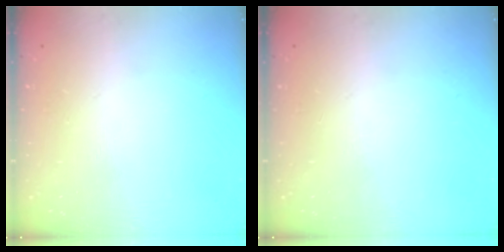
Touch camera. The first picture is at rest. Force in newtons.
{"total": 0.0}